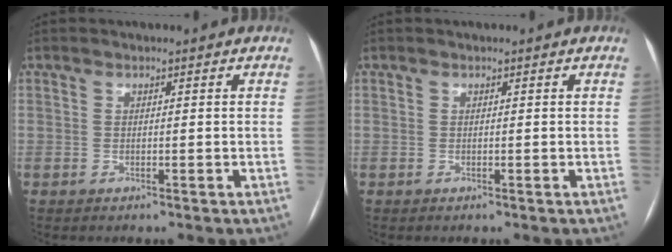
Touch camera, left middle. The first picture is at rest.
{"total": 0.0}